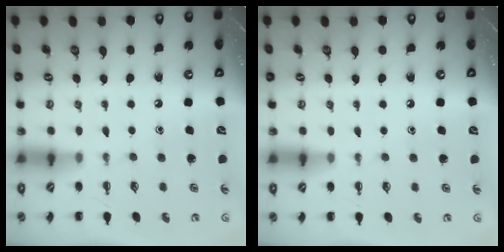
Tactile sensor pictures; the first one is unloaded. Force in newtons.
{"total": 3.6, "press": 3.4, "slide": 1.3}